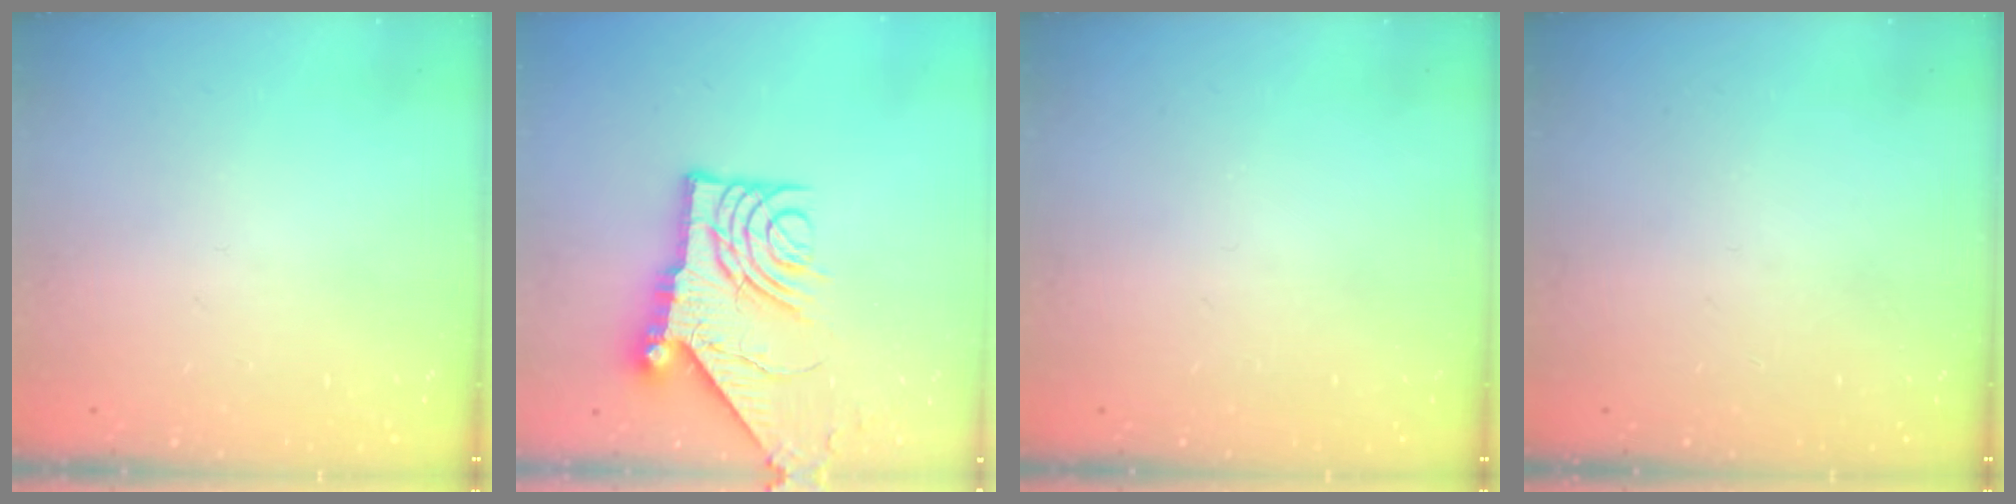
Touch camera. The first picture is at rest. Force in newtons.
{"total": 12.6, "press": 12.6, "slide": 1.5}
{"total": 0.0}
{"total": 0.0}